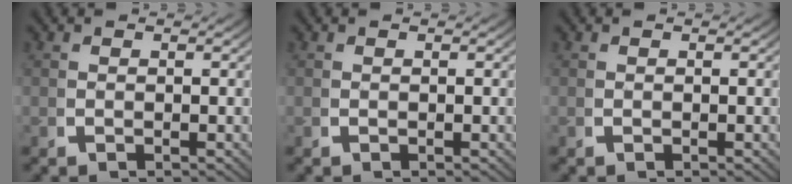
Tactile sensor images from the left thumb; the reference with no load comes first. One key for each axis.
{"total": 0.0}
{"total": 0.0}